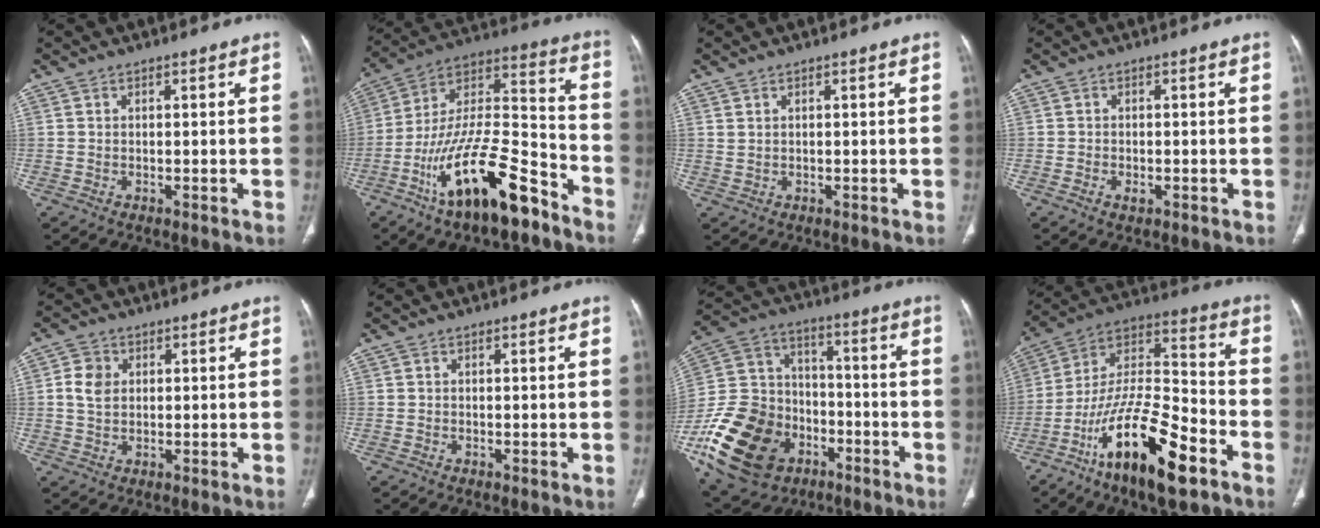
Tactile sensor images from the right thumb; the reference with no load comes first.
{"total": 22.3, "force": [-13.2, 7.8, 16.2], "torque": [-0.304, 0.080, -0.233]}
{"total": 0.7, "force": [0.5, 0.3, 0.4], "torque": [-0.005, -0.001, 0.012]}
{"total": 1.7, "force": [-0.7, 1.0, 1.1], "torque": [-0.021, 0.009, -0.008]}
{"total": 4.8, "force": [0.8, 3.8, 2.8], "torque": [-0.047, 0.000, 0.015]}
{"total": 0.0}
{"total": 25.3, "force": [-10.5, 18.5, 13.8], "torque": [-0.272, 0.066, -0.172]}
{"total": 21.3, "force": [-11.8, 7.0, 16.3], "torque": [-0.307, 0.066, -0.211]}